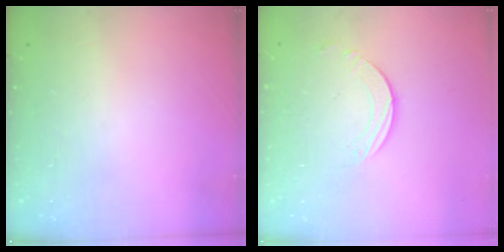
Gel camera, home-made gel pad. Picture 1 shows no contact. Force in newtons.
{"total": 1.9, "press": 1.9, "slide": 0.1}